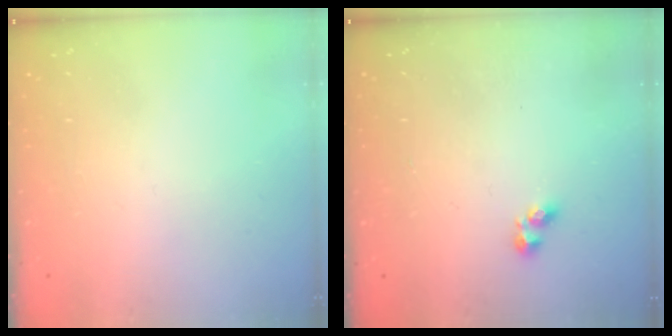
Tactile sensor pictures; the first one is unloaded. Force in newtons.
{"total": 2.4, "press": 2.3, "slide": 0.4}